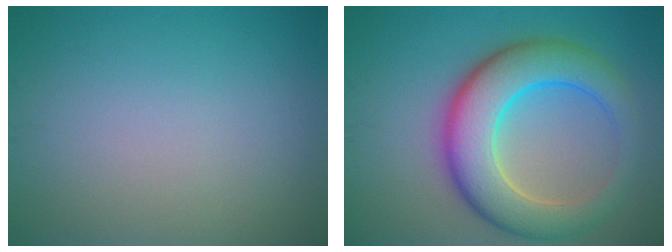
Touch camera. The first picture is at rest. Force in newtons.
{"total": 9.1, "press": 9.1, "slide": 0.4}